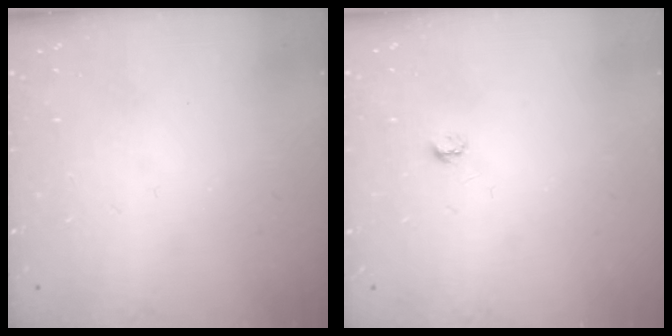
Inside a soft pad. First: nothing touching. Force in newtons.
{"total": 2.7, "press": 2.7, "slide": 0.4}